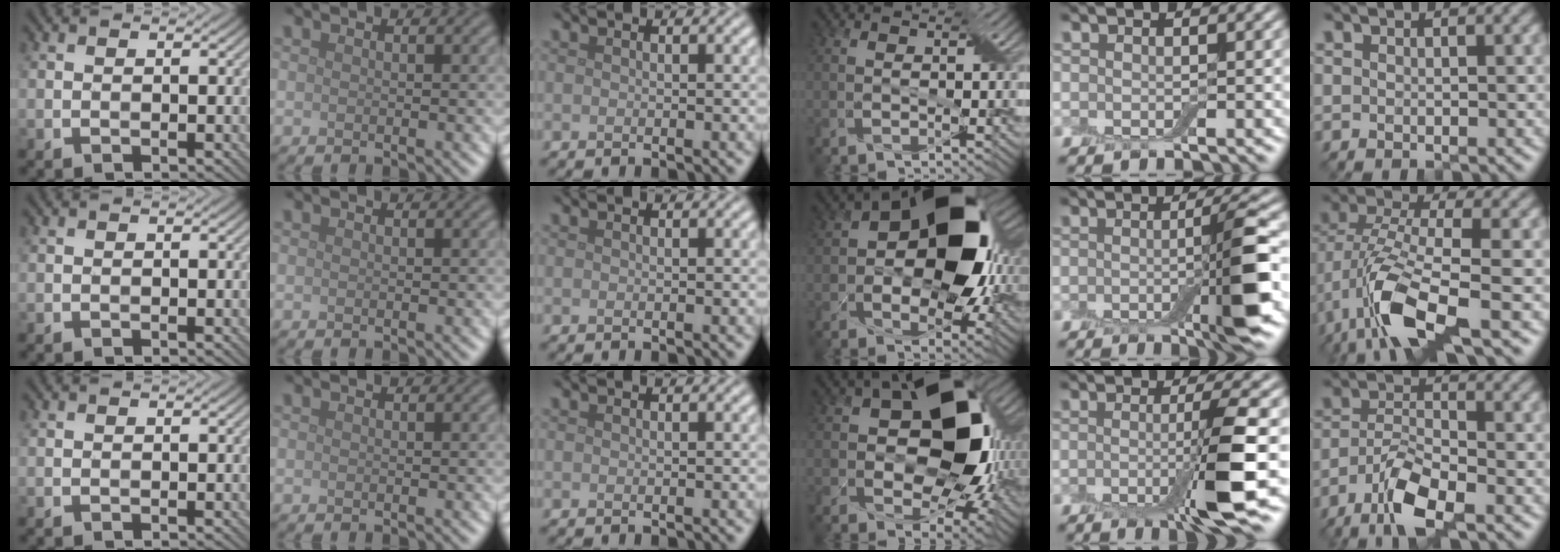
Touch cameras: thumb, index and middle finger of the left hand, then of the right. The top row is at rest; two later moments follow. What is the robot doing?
{"motion": "pour", "object": "cup"}